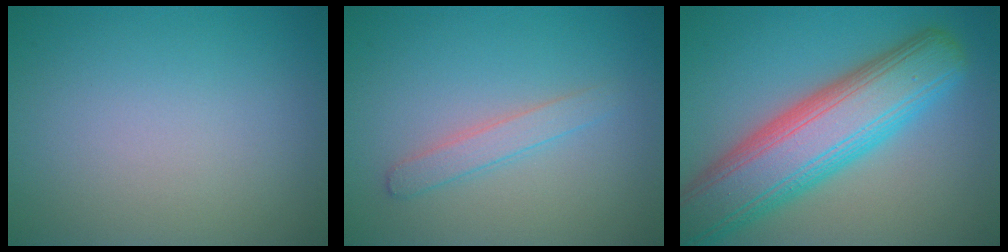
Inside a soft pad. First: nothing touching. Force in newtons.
{"total": 1.7, "press": 1.7, "slide": 0.1}
{"total": 10.5, "press": 10.5, "slide": 0.3}